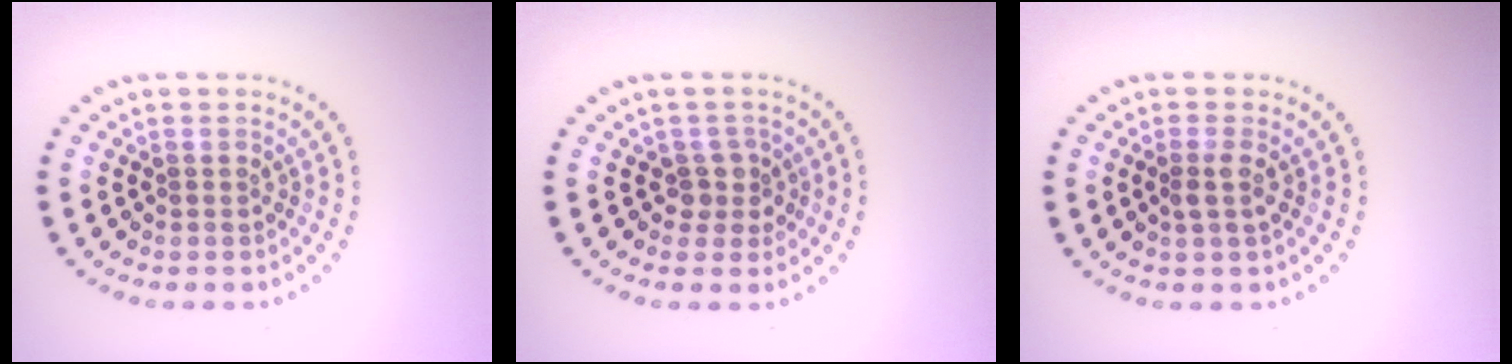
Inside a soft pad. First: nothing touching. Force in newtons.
{"total": 2.0, "press": 1.5, "slide": 1.2}
{"total": 1.4, "press": 1.2, "slide": 0.7}